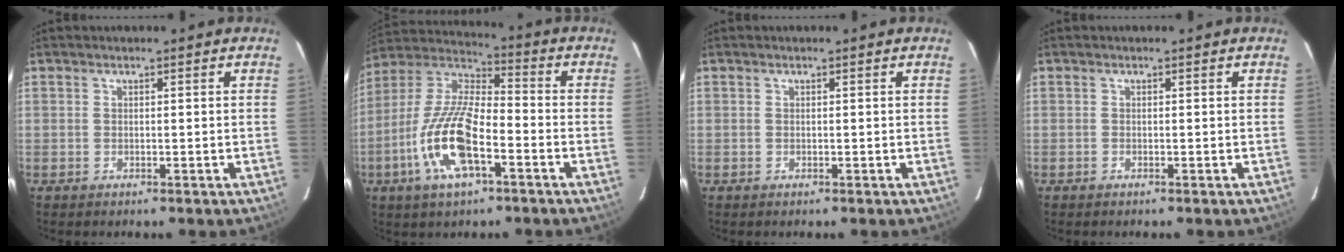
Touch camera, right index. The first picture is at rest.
{"total": 16.3, "force": [-6.4, 5.8, 13.8], "torque": [-0.289, -0.008, -0.130]}
{"total": 0.0}
{"total": 0.0}